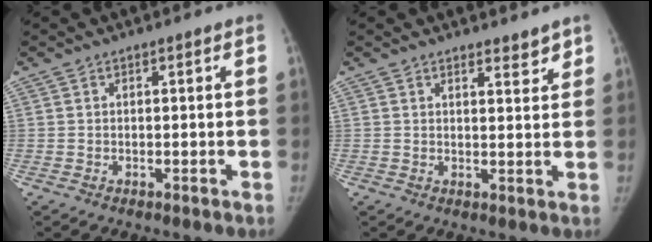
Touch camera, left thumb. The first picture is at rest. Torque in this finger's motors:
{"motor_torque": [-0.23, 0.07, 0.08, 0.17, -0.06]}